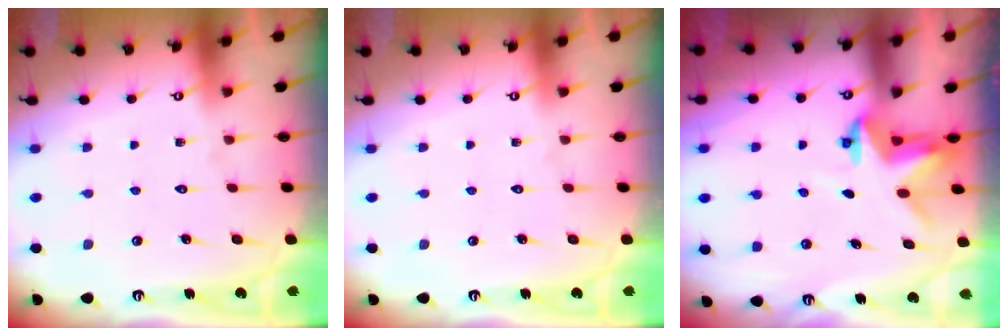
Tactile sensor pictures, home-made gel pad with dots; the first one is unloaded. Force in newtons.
{"total": 0.0}
{"total": 3.2, "press": 3.2, "slide": 0.1}